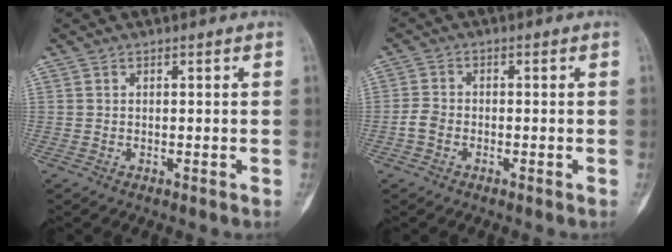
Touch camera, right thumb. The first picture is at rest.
{"total": 2.7, "force": [-1.1, 1.9, 1.5], "torque": [-0.029, 0.009, -0.024]}